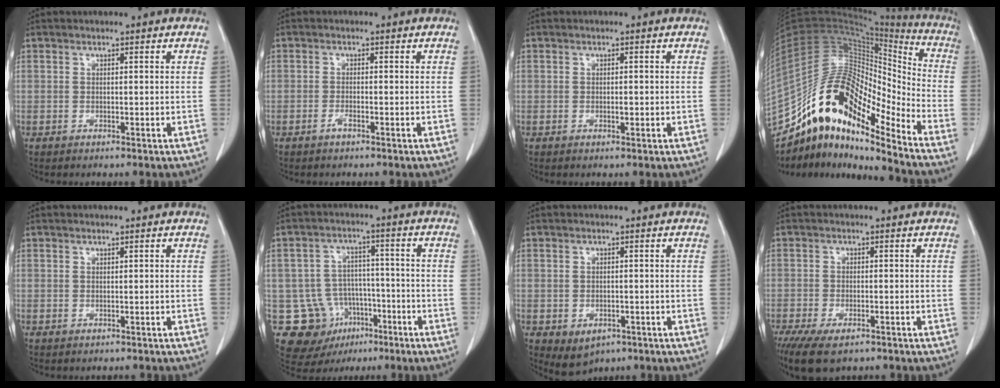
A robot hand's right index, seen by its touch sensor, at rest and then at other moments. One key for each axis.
{"total": 1.0, "fx": -0.7, "fy": 0.1, "fz": 0.8, "tx": -0.013, "ty": 0.002, "tz": -0.011}
{"total": 0.9, "fx": -0.1, "fy": 0.4, "fz": 0.9, "tx": -0.012, "ty": 0.001, "tz": 0.002}
{"total": 19.9, "fx": -14.9, "fy": 4.8, "fz": 12.3, "tx": -0.229, "ty": 0.047, "tz": -0.268}
{"total": 0.7, "fx": -0.6, "fy": 0.5, "fz": 0.0, "tx": 0.002, "ty": 0.003, "tz": -0.008}
{"total": 11.5, "fx": -5.3, "fy": 9.7, "fz": 3.1, "tx": -0.054, "ty": 0.036, "tz": -0.069}
{"total": 4.1, "fx": -2.0, "fy": 3.0, "fz": 1.9, "tx": -0.028, "ty": -0.003, "tz": -0.015}
{"total": 9.4, "fx": -6.8, "fy": 3.5, "fz": 5.5, "tx": -0.096, "ty": -0.016, "tz": -0.103}